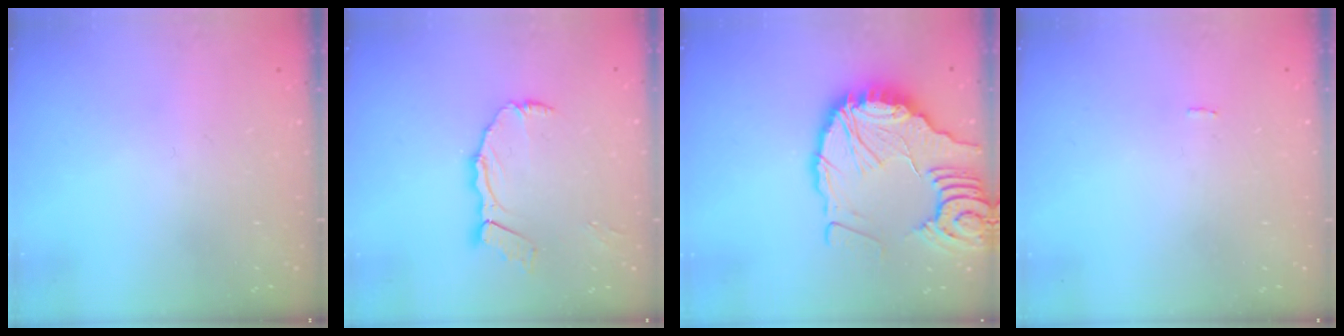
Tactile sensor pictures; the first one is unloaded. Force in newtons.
{"total": 8.6, "press": 8.6, "slide": 0.9}
{"total": 15.8, "press": 15.7, "slide": 2.0}
{"total": 0.0}